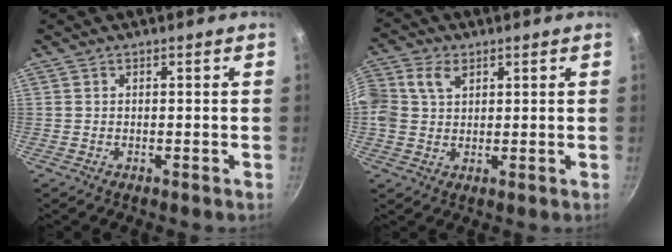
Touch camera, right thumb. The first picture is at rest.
{"total": 8.1, "force": [2.7, 6.1, 4.6], "torque": [-0.096, 0.014, 0.044]}